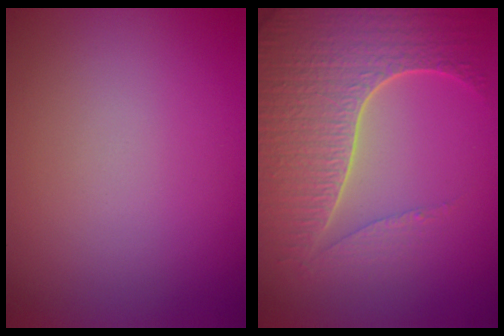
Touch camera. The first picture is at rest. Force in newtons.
{"total": 7.6, "press": 5.6, "slide": 5.1}